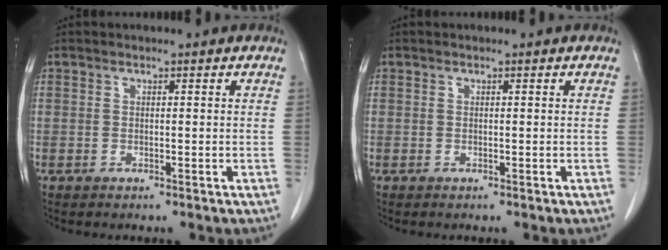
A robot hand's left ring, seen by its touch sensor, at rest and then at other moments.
{"total": 0.0}